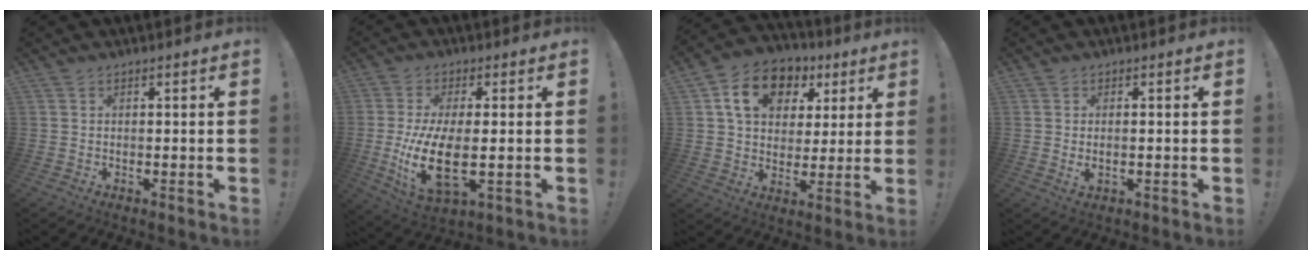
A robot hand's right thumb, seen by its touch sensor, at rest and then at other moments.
{"total": 14.2, "force": [-2.1, 5.7, 12.9], "torque": [-0.255, -0.013, -0.031]}
{"total": 14.3, "force": [5.9, 10.7, 7.5], "torque": [-0.113, -0.015, 0.111]}
{"total": 1.9, "force": [0.2, 0.4, 1.8], "torque": [-0.022, -0.007, 0.002]}